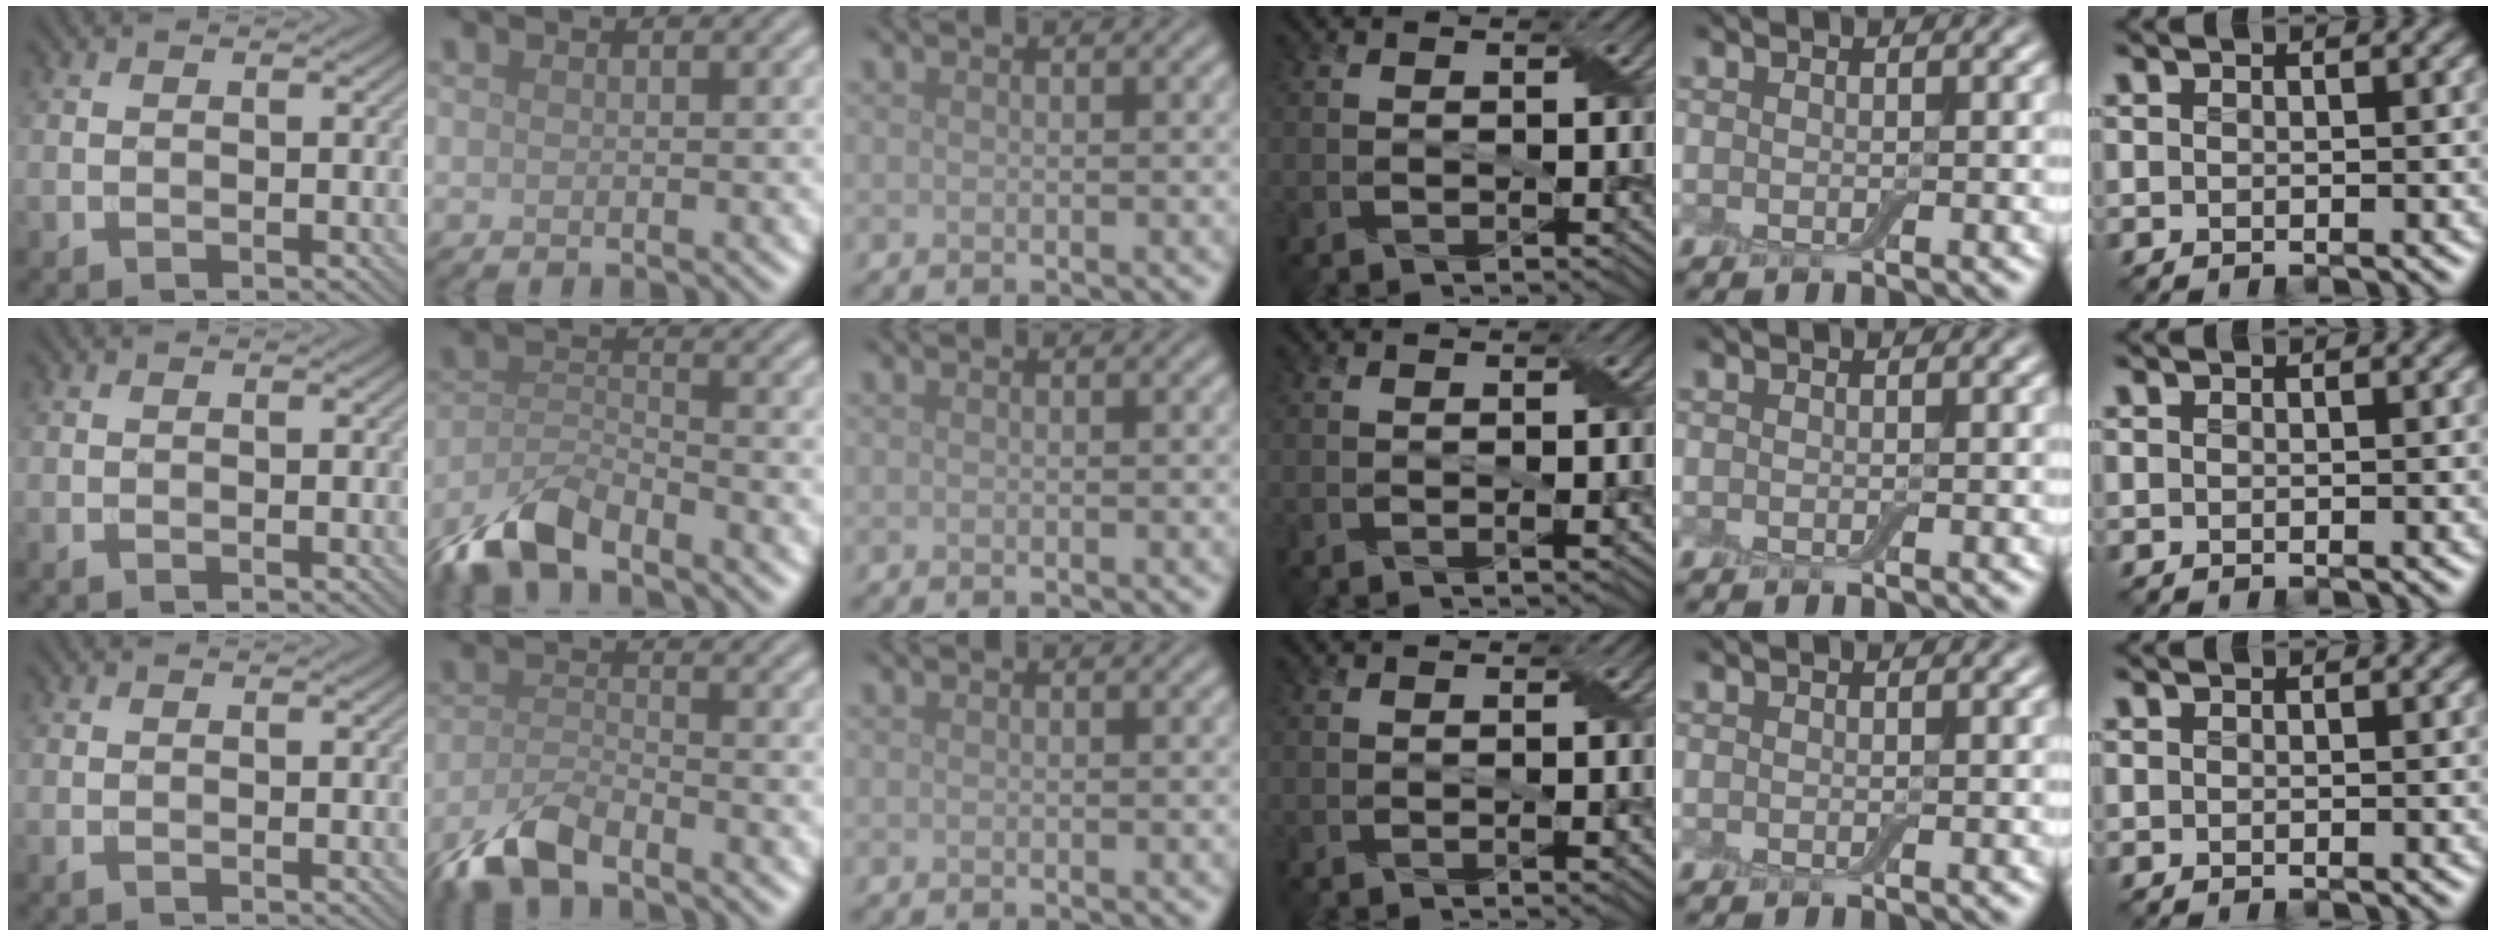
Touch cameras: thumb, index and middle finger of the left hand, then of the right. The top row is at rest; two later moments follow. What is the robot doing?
{"motion": "peel", "object": "small bumper sticker"}